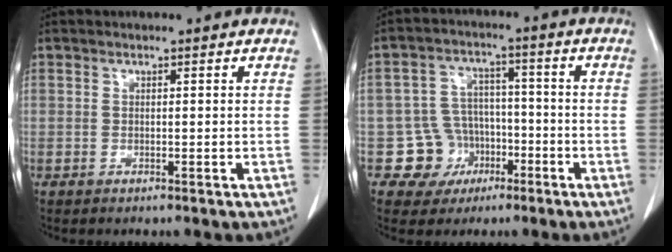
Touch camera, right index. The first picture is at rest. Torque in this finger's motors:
{"motor_torque": [-0.08, -0.03, -0.29, -0.07]}